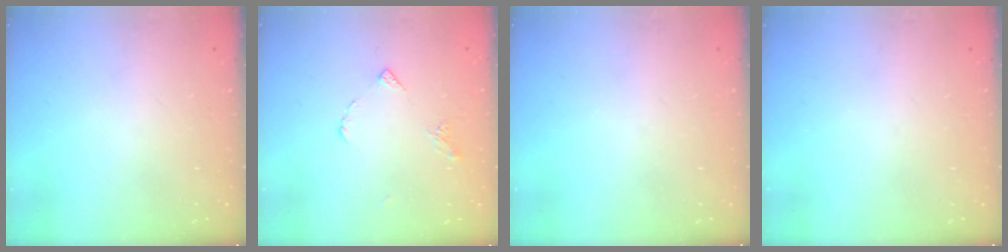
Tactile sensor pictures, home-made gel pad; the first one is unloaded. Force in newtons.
{"total": 5.6, "press": 5.5, "slide": 0.7}
{"total": 0.0}
{"total": 0.0}